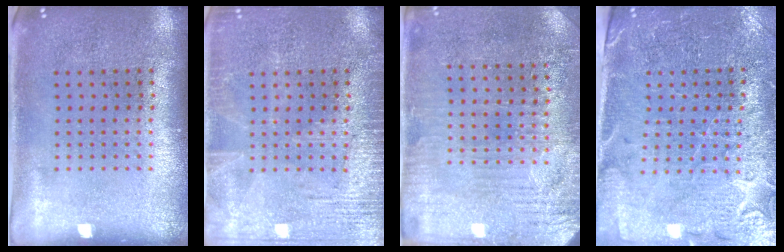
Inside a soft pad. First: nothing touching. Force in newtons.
{"total": 3.5, "press": 3.5, "slide": 0.5}
{"total": 3.2, "press": 3.1, "slide": 0.8}
{"total": 3.2, "press": 3.1, "slide": 0.8}